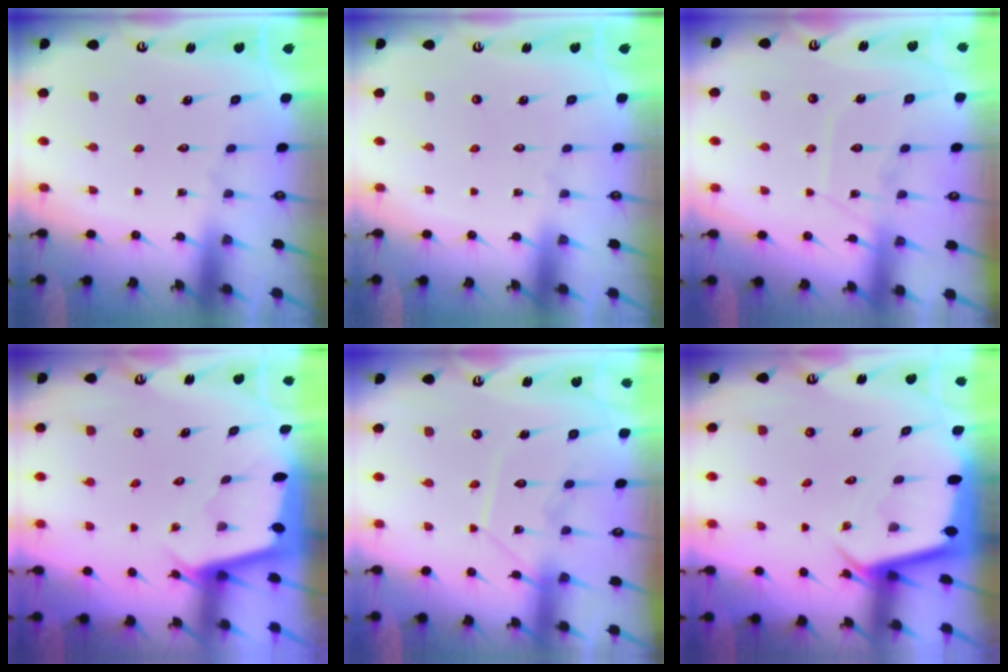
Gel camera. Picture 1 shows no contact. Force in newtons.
{"total": 0.0}
{"total": 9.9, "press": 9.9, "slide": 0.9}
{"total": 1.9, "press": 1.9, "slide": 0.3}
{"total": 11.5, "press": 11.4, "slide": 0.9}
{"total": 3.7, "press": 3.7, "slide": 0.2}